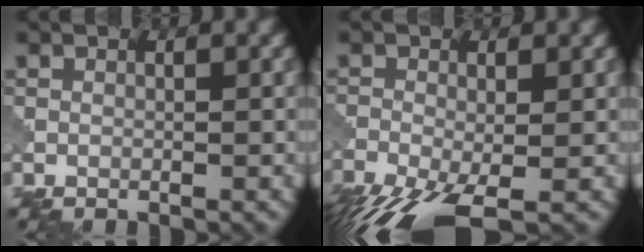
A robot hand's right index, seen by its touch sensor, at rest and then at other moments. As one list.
[{"total": 8.2, "force": [-4.4, 3.3, 6.1], "torque": [-0.129, -0.023, -0.082]}]